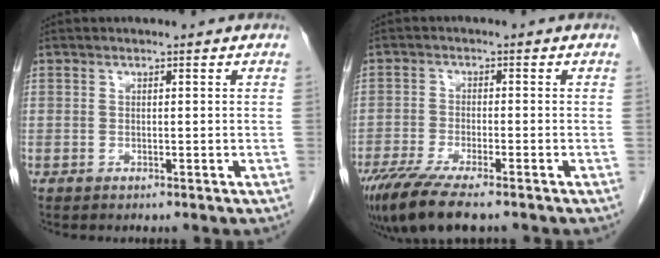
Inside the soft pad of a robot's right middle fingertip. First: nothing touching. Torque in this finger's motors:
{"motor_torque": [1.17, -0.97, 0.44, 0.12]}